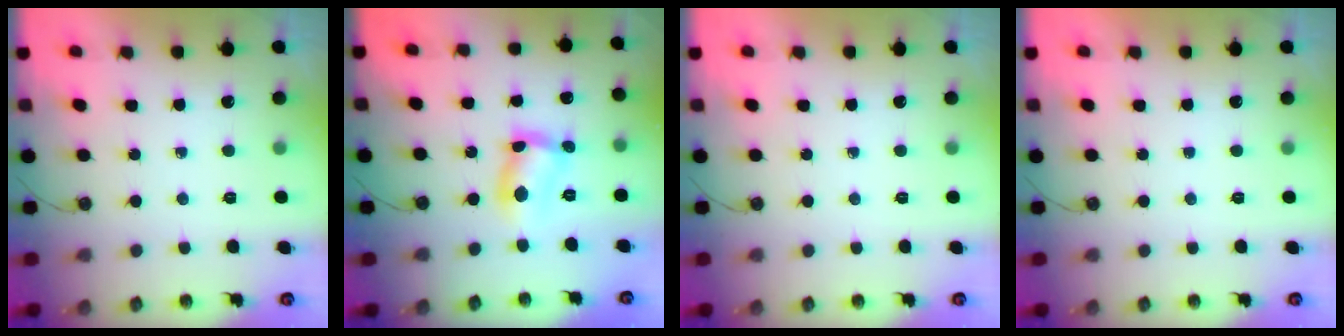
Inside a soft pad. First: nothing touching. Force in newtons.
{"total": 9.4, "press": 9.3, "slide": 0.6}
{"total": 0.0}
{"total": 0.0}